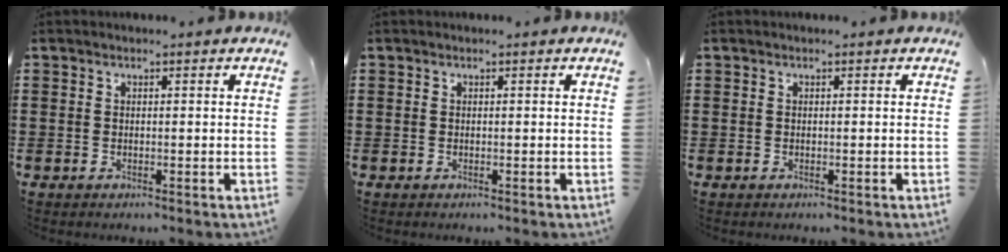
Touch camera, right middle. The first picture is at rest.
{"total": 0.0}
{"total": 0.0}